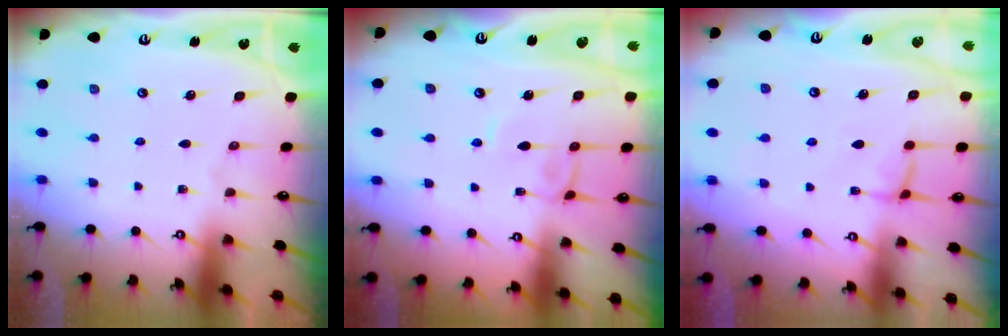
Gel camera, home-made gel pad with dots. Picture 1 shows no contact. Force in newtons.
{"total": 1.8, "press": 1.8, "slide": 0.3}
{"total": 0.6, "press": 0.1, "slide": 0.6}